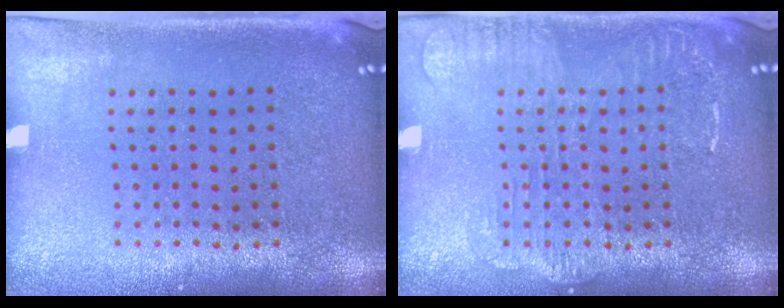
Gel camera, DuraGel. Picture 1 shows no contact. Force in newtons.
{"total": 2.2, "press": 2.2, "slide": 0.3}